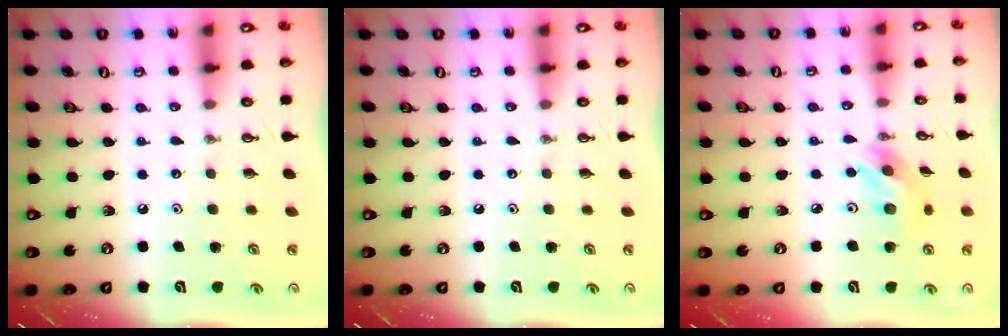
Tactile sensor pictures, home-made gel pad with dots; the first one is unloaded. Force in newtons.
{"total": 0.0}
{"total": 9.8, "press": 9.8, "slide": 0.8}